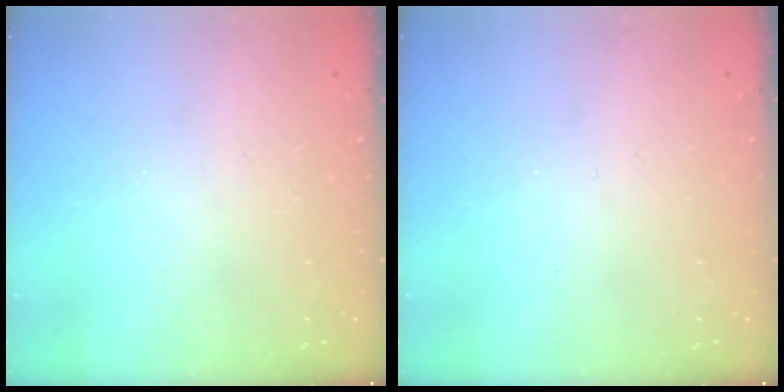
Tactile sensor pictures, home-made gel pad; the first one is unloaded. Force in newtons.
{"total": 0.0}